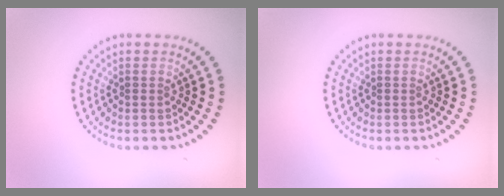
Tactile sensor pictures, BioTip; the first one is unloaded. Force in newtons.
{"total": 0.0}